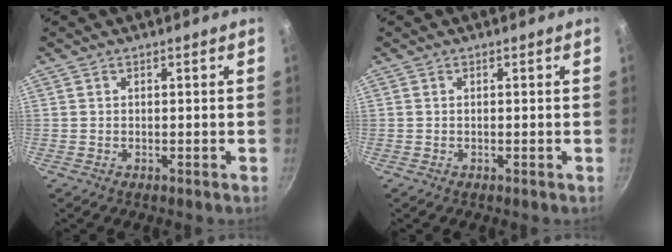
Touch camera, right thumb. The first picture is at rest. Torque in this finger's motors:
{"motor_torque": [-0.31, 0.04, -0.28, 0.16, 0.02]}